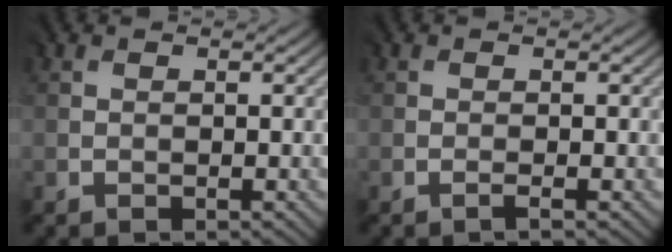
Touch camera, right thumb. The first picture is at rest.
{"total": 0.7, "force": [-0.4, -0.5, 0.3], "torque": [-0.005, 0.000, -0.009]}